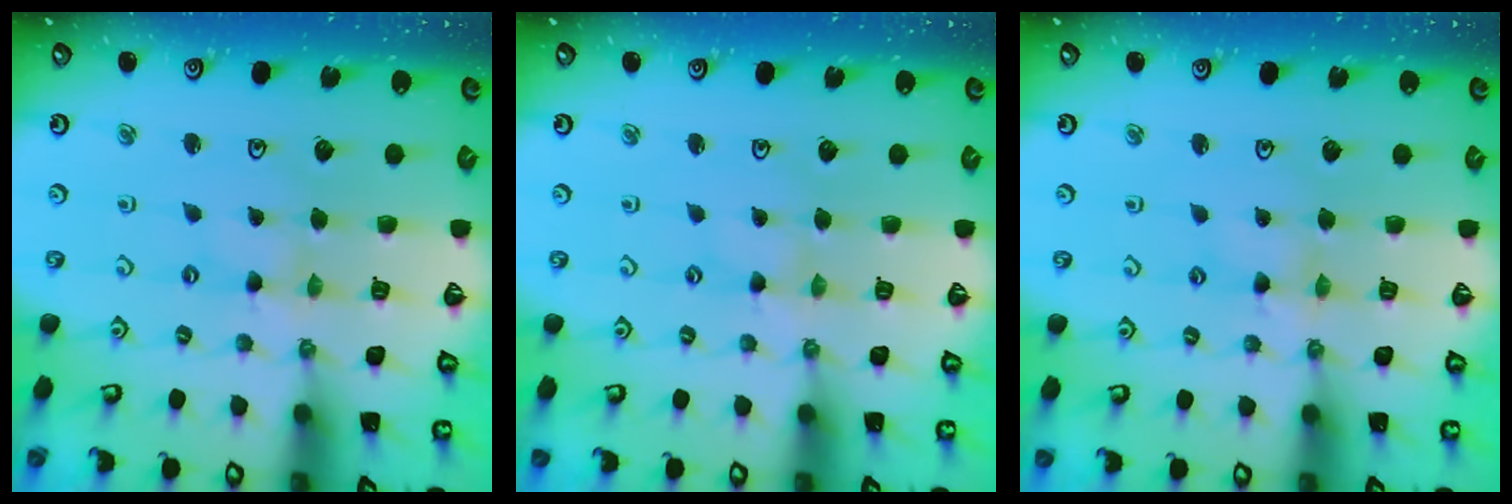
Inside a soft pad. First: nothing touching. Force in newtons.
{"total": 0.6, "press": 0.6, "slide": 0.1}
{"total": 3.3, "press": 3.3, "slide": 0.4}